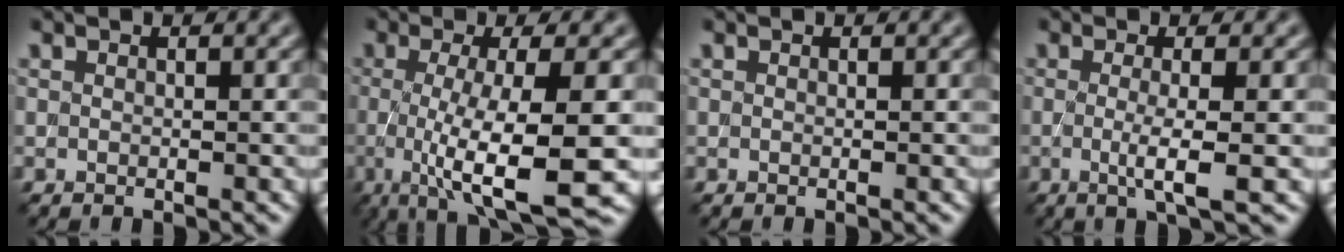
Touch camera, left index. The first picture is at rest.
{"total": 10.2, "force": [-2.0, 2.4, 9.7], "torque": [-0.145, -0.023, -0.031]}
{"total": 0.0}
{"total": 3.6, "force": [-0.4, 0.7, 3.5], "torque": [-0.060, -0.009, -0.008]}